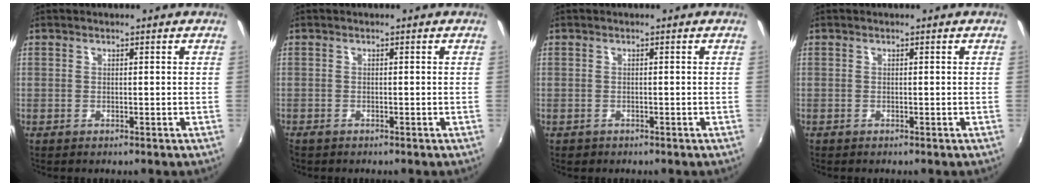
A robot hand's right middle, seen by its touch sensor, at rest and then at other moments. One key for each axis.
{"total": 0.9, "fx": -0.8, "fy": 0.4, "fz": 0.3, "tx": -0.008, "ty": -0.004, "tz": -0.016}
{"total": 0.8, "fx": -0.5, "fy": 0.6, "fz": 0.2, "tx": -0.007, "ty": -0.001, "tz": -0.007}
{"total": 0.0}